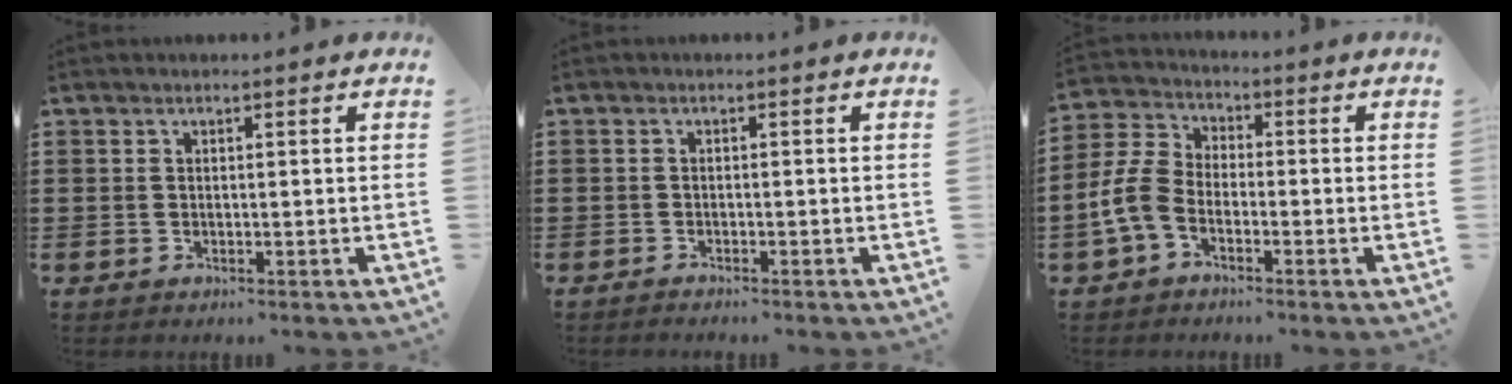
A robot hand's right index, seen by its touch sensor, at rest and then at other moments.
{"total": 0.8, "force": [-0.8, 0.0, -0.1], "torque": [-0.001, 0.001, -0.017]}
{"total": 6.3, "force": [-2.8, 3.9, 4.1], "torque": [-0.125, -0.003, -0.066]}